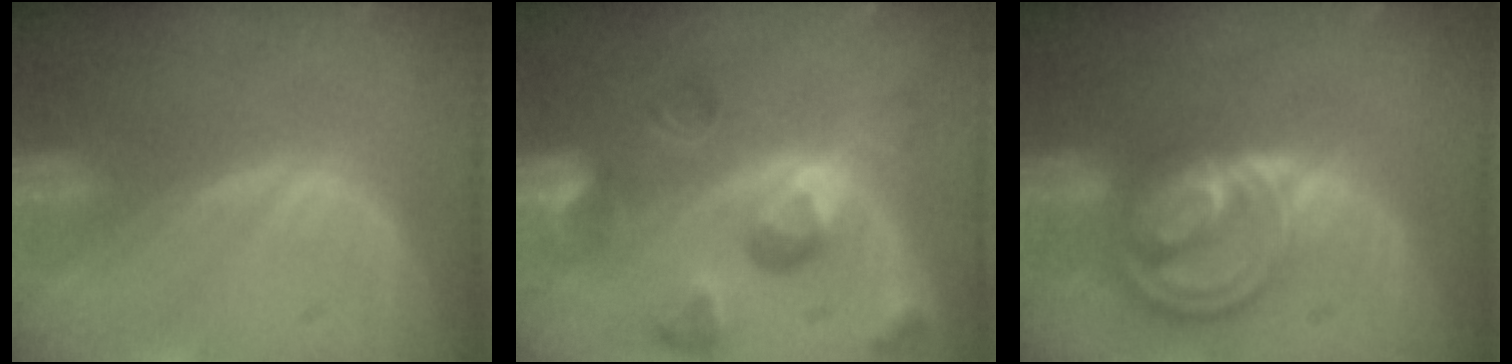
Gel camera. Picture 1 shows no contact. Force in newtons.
{"total": 9.7, "press": 8.8, "slide": 4.1}
{"total": 8.8, "press": 7.4, "slide": 4.6}